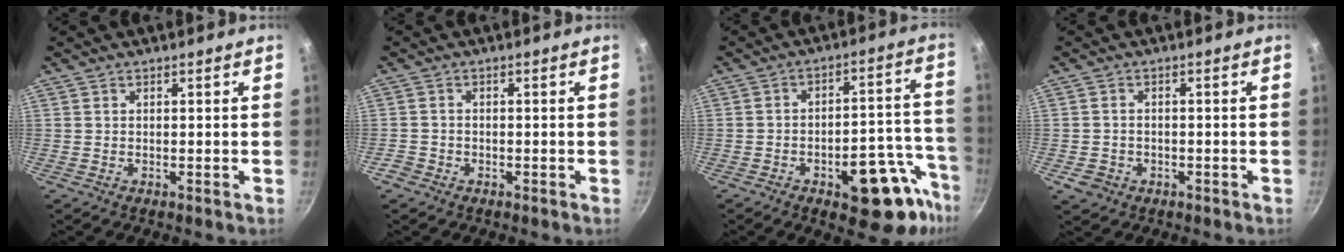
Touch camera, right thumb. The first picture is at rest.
{"total": 2.2, "force": [-1.4, 1.6, 0.6], "torque": [-0.013, 0.012, -0.026]}
{"total": 17.7, "force": [-9.1, 7.8, 13.1], "torque": [-0.100, 0.058, -0.122]}
{"total": 3.7, "force": [-1.5, 3.1, 1.5], "torque": [-0.025, 0.015, -0.015]}